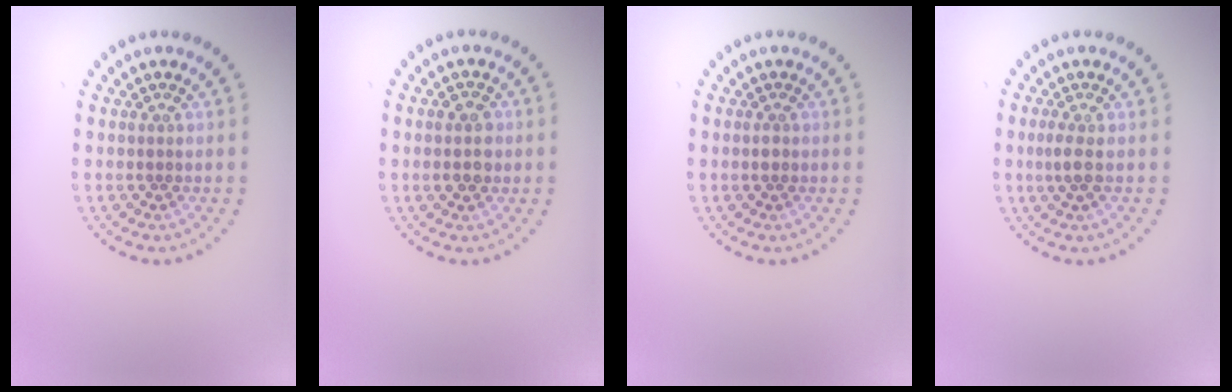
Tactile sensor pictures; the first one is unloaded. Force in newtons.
{"total": 2.7, "press": 2.7, "slide": 0.2}
{"total": 0.7, "press": 0.7, "slide": 0.1}
{"total": 1.3, "press": 1.2, "slide": 0.6}